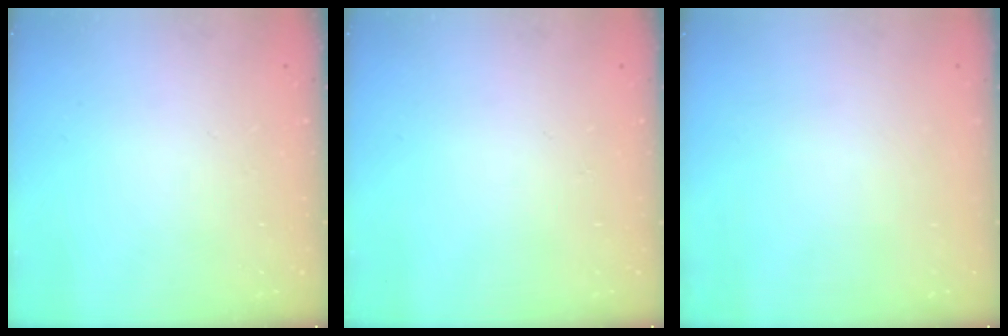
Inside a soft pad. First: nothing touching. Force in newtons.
{"total": 0.0}
{"total": 0.0}